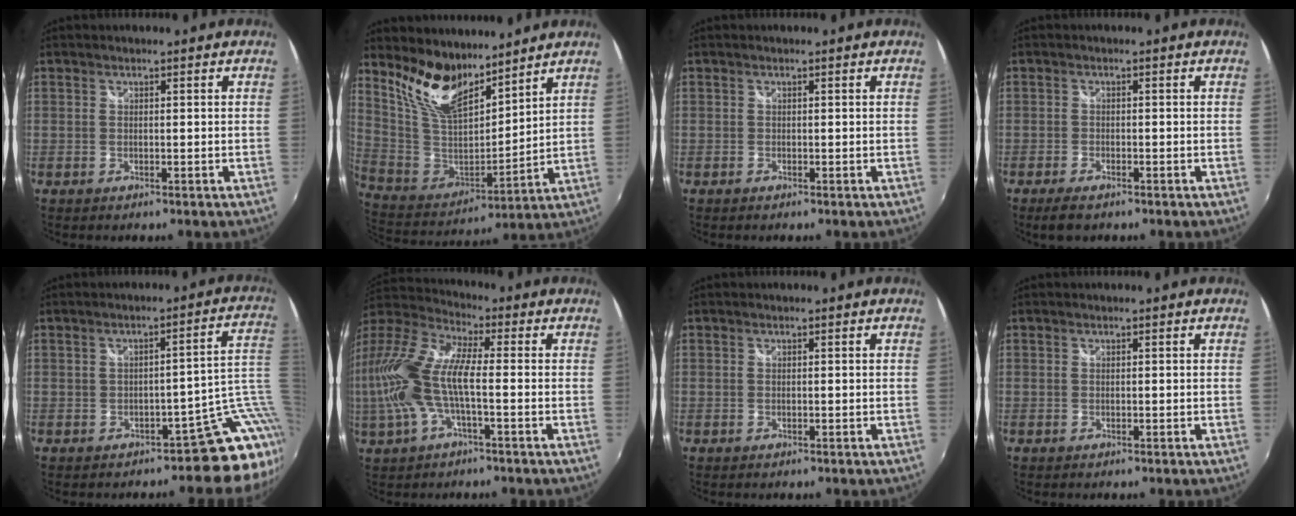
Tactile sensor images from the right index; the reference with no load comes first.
{"total": 14.8, "force": [11.1, 5.8, 7.9], "torque": [-0.165, -0.007, 0.227]}
{"total": 0.0}
{"total": 3.5, "force": [-2.6, 1.2, 2.1], "torque": [-0.052, -0.010, -0.044]}
{"total": 7.0, "force": [-2.4, 3.8, 5.4], "torque": [-0.034, 0.021, -0.031]}
{"total": 15.6, "force": [-1.4, 5.4, 14.6], "torque": [-0.284, 0.002, -0.028]}
{"total": 0.0}
{"total": 0.0}